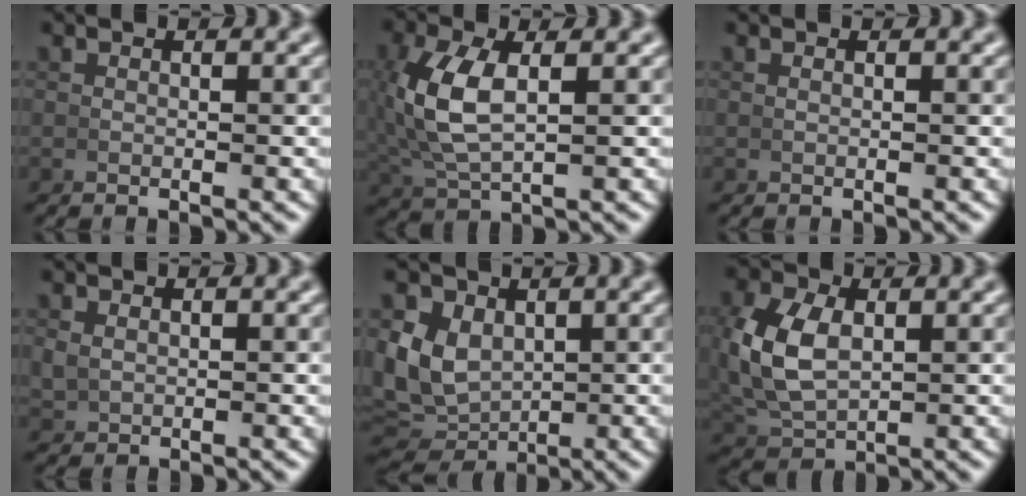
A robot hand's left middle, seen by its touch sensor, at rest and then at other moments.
{"total": 5.4, "force": [1.1, 2.8, 4.5], "torque": [-0.115, -0.004, 0.033]}
{"total": 0.0}
{"total": 1.3, "force": [0.5, 1.1, 0.6], "torque": [-0.024, -0.004, 0.019]}
{"total": 8.4, "force": [-0.2, 7.3, 4.3], "torque": [-0.128, -0.048, 0.019]}
{"total": 6.1, "force": [0.8, 4.2, 4.4], "torque": [-0.112, -0.009, 0.030]}